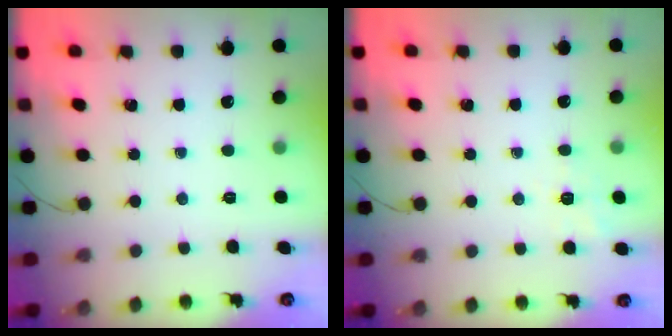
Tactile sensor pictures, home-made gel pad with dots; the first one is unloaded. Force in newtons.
{"total": 1.7, "press": 0.9, "slide": 1.5}